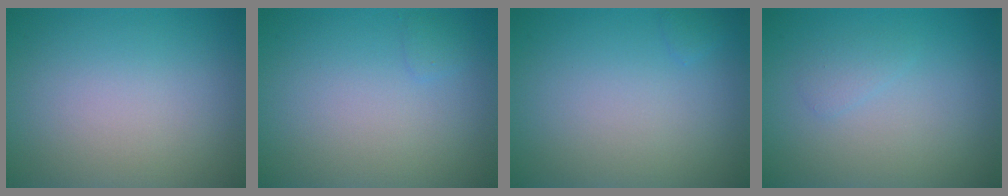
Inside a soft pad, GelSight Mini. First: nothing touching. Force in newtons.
{"total": 0.7, "press": 0.7, "slide": 0.1}
{"total": 0.5, "press": 0.5, "slide": 0.0}
{"total": 0.9, "press": 0.9, "slide": 0.0}